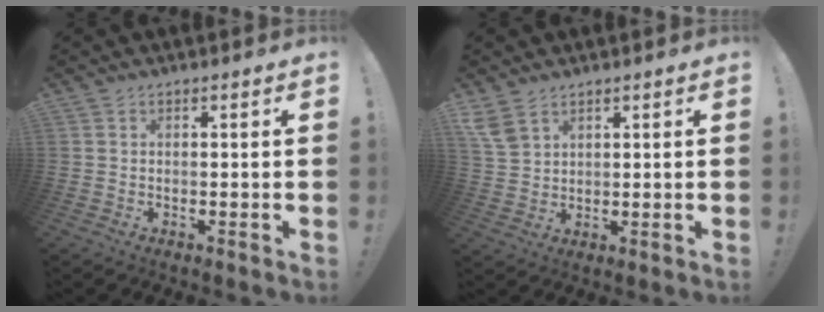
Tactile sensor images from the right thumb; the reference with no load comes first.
{"total": 6.1, "force": [4.0, 3.4, 3.1], "torque": [-0.073, -0.013, 0.081]}